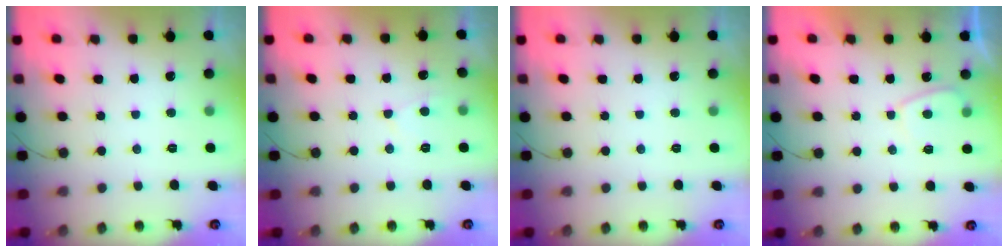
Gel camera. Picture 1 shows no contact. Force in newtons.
{"total": 3.2, "press": 3.1, "slide": 0.6}
{"total": 0.0}
{"total": 3.3, "press": 3.2, "slide": 0.7}